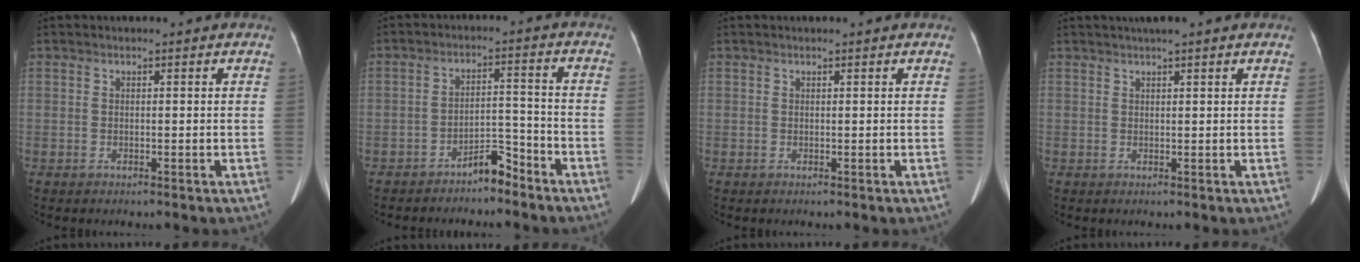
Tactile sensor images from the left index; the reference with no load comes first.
{"total": 4.6, "force": [-4.0, 1.1, 1.9], "torque": [-0.030, 0.009, -0.068]}
{"total": 0.0}
{"total": 3.8, "force": [3.0, -0.1, 2.4], "torque": [-0.031, 0.029, 0.046]}